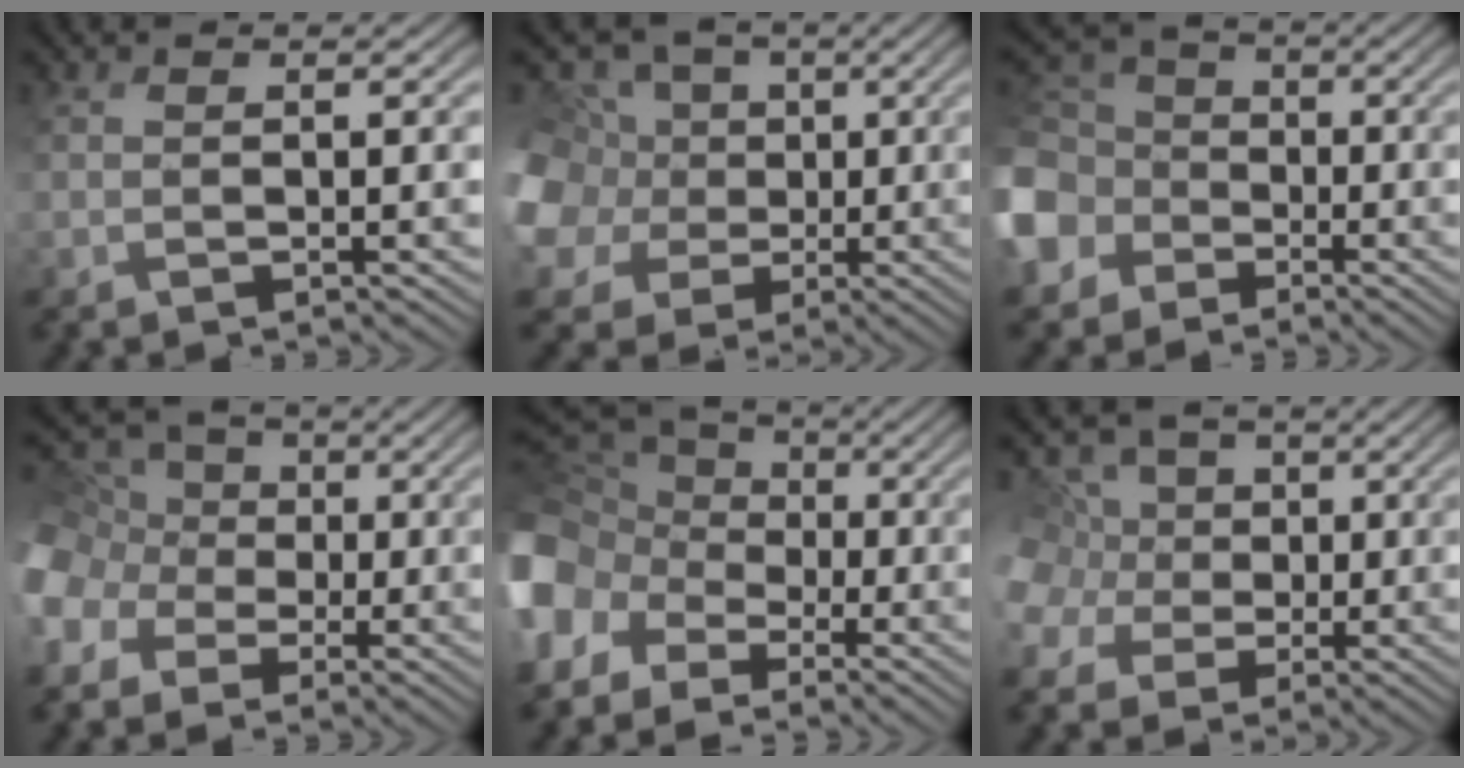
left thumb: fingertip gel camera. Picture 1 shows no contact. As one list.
[{"total": 11.3, "force": [0.1, 10.8, 3.3], "torque": [-0.166, 0.016, -0.015]}, {"total": 8.0, "force": [-3.6, 6.8, 2.0], "torque": [-0.103, -0.006, -0.084]}, {"total": 10.2, "force": [-4.2, 8.7, 3.2], "torque": [-0.141, -0.015, -0.086]}, {"total": 13.1, "force": [-5.2, 10.6, 5.7], "torque": [-0.210, -0.028, -0.085]}, {"total": 6.5, "force": [0.1, 6.4, 1.0], "torque": [-0.070, 0.020, -0.019]}]